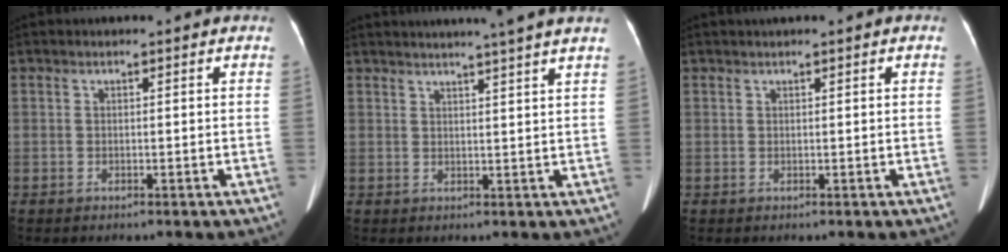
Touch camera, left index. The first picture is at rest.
{"total": 10.1, "force": [8.7, -1.5, 4.9], "torque": [-0.066, 0.008, 0.095]}
{"total": 1.2, "force": [0.8, 0.1, 0.9], "torque": [-0.014, 0.019, 0.013]}